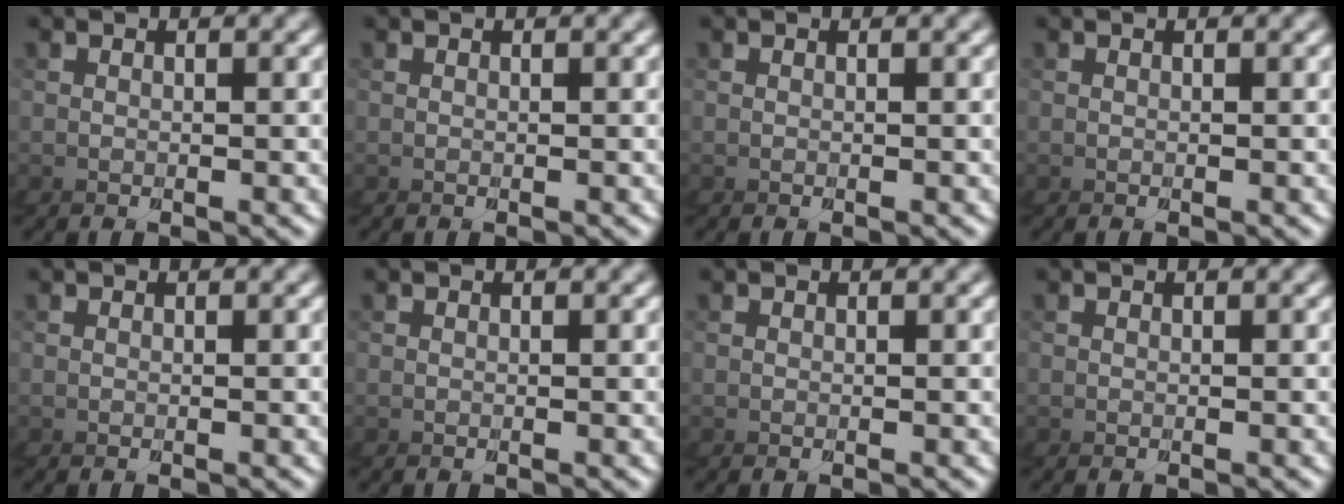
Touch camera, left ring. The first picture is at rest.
{"total": 0.0}
{"total": 0.0}
{"total": 0.0}
{"total": 0.0}
{"total": 0.0}
{"total": 0.0}
{"total": 0.0}